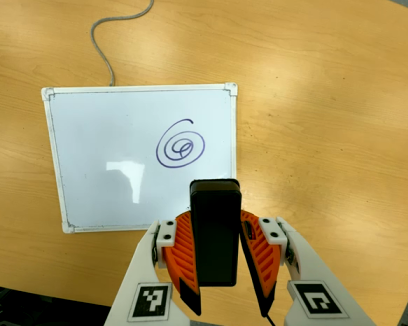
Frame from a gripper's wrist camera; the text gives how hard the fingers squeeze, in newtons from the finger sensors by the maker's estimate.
{"total": 7.8, "left": 6.2, "right": 9.3}